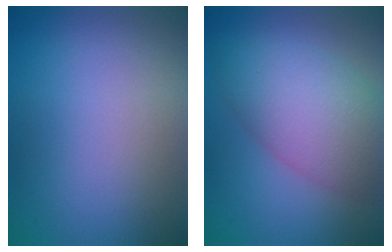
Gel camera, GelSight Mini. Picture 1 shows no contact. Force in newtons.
{"total": 7.5, "press": 7.5, "slide": 0.5}